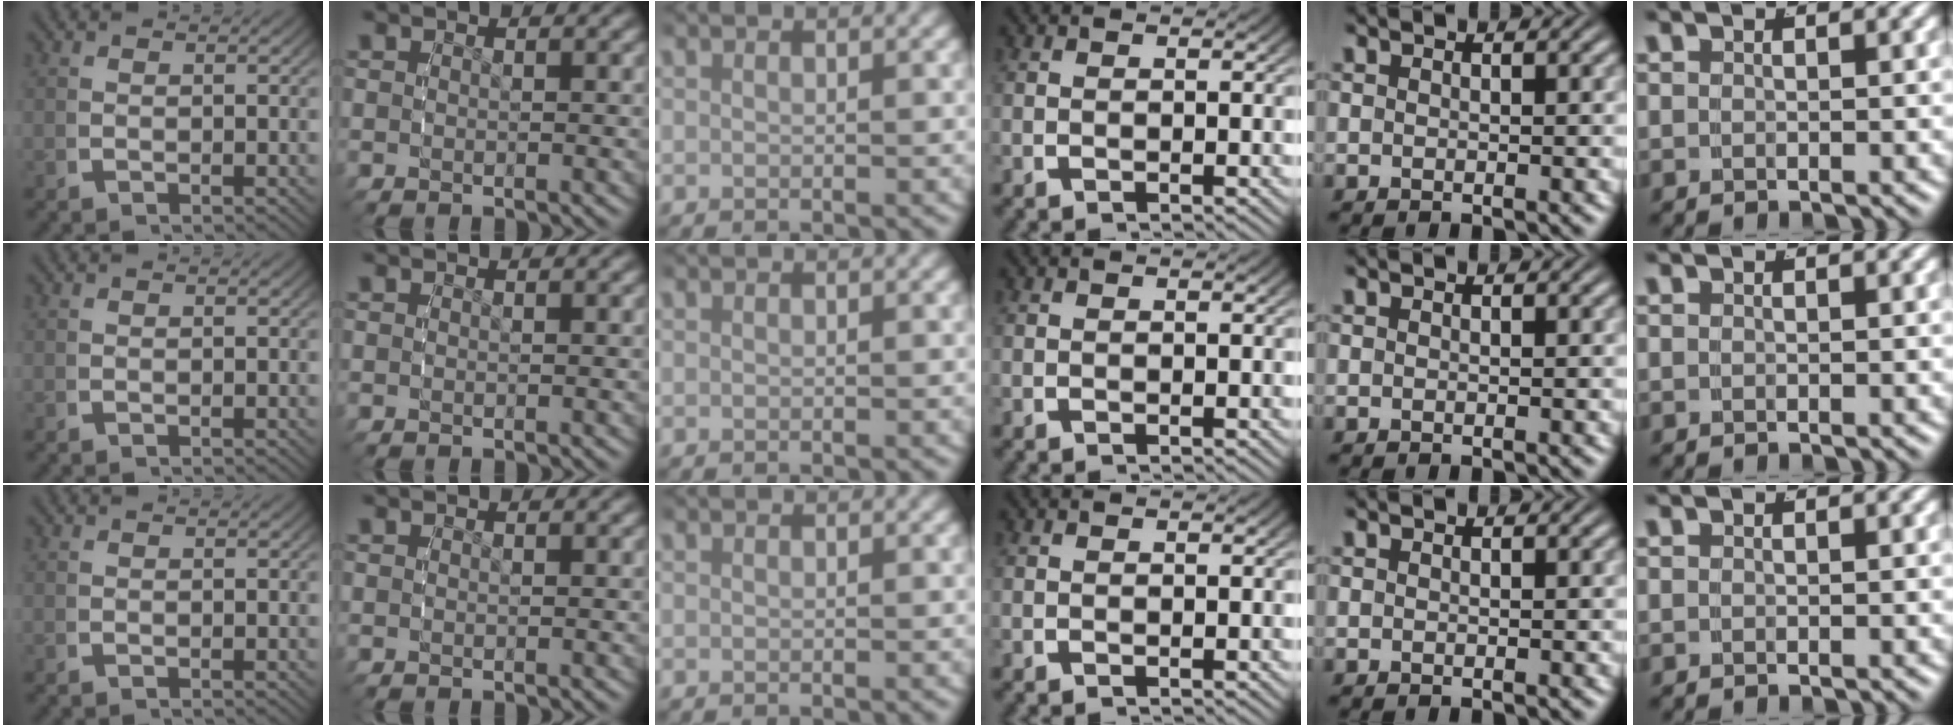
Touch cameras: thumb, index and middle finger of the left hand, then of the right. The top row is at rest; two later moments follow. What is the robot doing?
{"motion": "reach", "object": "pen bag"}